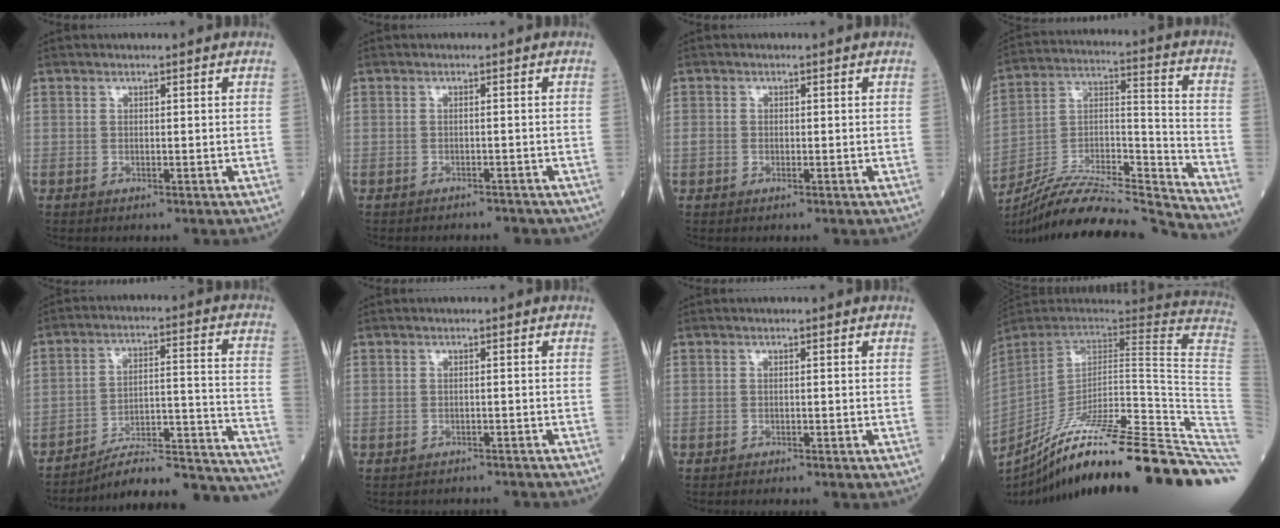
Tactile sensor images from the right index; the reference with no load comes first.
{"total": 3.9, "force": [-3.6, 1.5, 0.5], "torque": [-0.006, 0.000, -0.038]}
{"total": 1.2, "force": [-0.3, 0.9, 0.7], "torque": [-0.016, 0.001, -0.004]}
{"total": 23.5, "force": [-22.2, -0.3, 7.6], "torque": [-0.144, 0.008, -0.366]}
{"total": 21.9, "force": [-20.6, 1.8, 7.2], "torque": [-0.034, 0.045, -0.289]}
{"total": 4.3, "force": [-4.1, 1.1, -0.3], "torque": [0.009, 0.002, -0.050]}
{"total": 2.2, "force": [-2.0, 0.1, 0.8], "torque": [-0.012, -0.002, -0.025]}
{"total": 36.6, "force": [-26.7, -0.5, 25.0], "torque": [-0.206, -0.050, -0.380]}